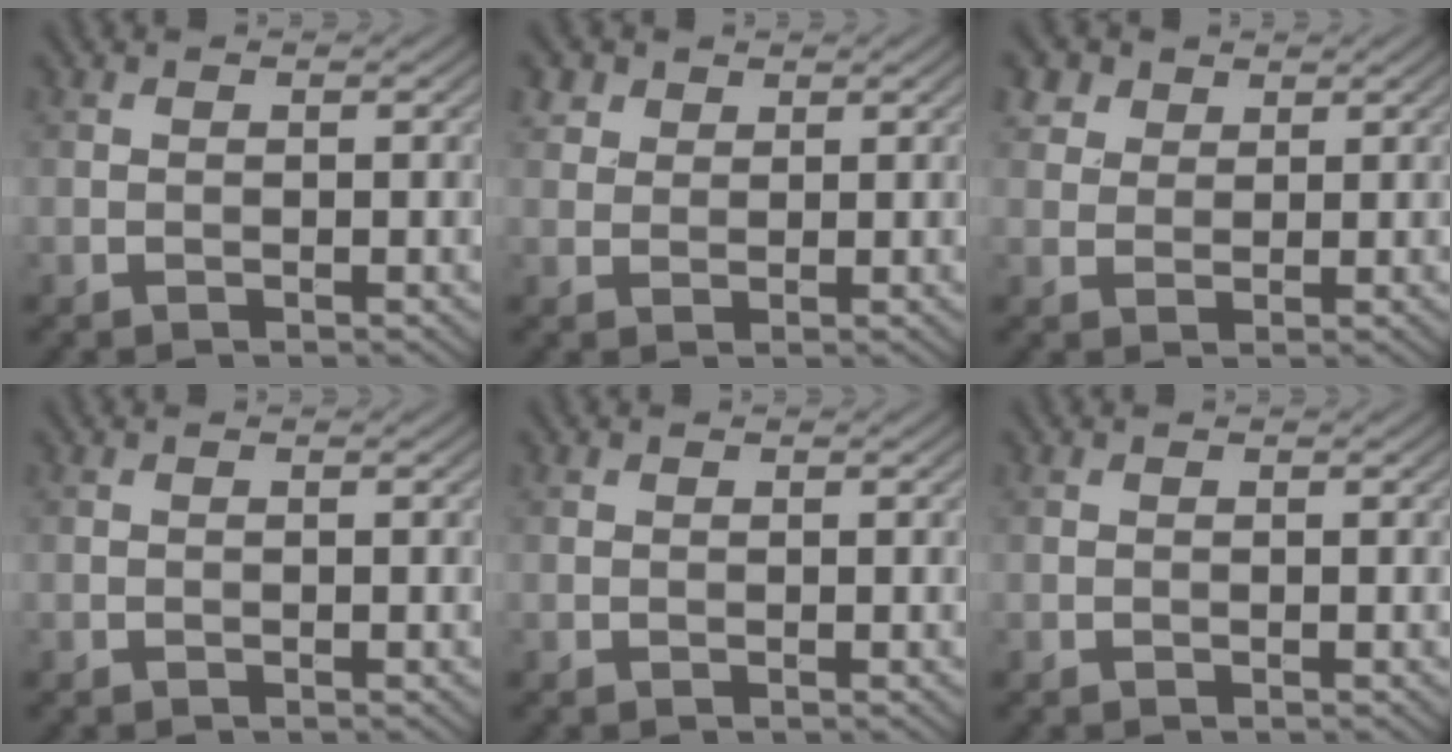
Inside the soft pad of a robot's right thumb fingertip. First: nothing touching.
{"total": 3.1, "force": [2.0, 2.2, 1.1], "torque": [-0.028, -0.003, 0.048]}
{"total": 4.7, "force": [3.0, 3.1, 1.8], "torque": [-0.055, -0.005, 0.068]}
{"total": 0.0}
{"total": 0.0}
{"total": 0.0}